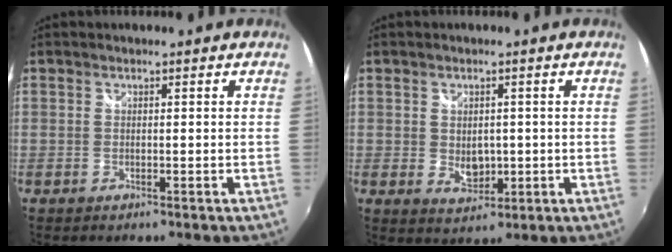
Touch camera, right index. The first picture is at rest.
{"total": 4.0, "force": [0.0, 3.0, 2.7], "torque": [-0.042, -0.006, 0.006]}